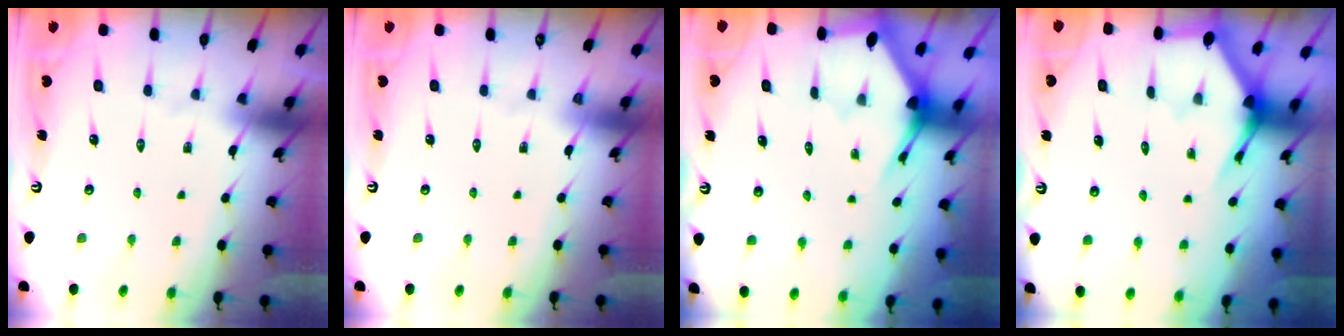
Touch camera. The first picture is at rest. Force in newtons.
{"total": 0.0}
{"total": 3.2, "press": 3.2, "slide": 0.1}
{"total": 3.4, "press": 3.4, "slide": 0.2}